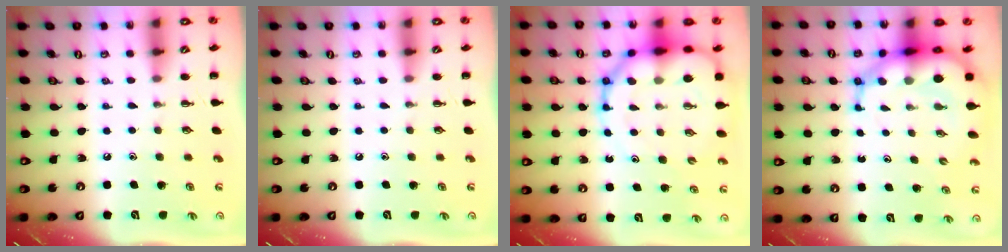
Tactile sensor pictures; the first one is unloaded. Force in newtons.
{"total": 0.0}
{"total": 16.9, "press": 16.4, "slide": 4.1}
{"total": 11.7, "press": 11.3, "slide": 3.2}